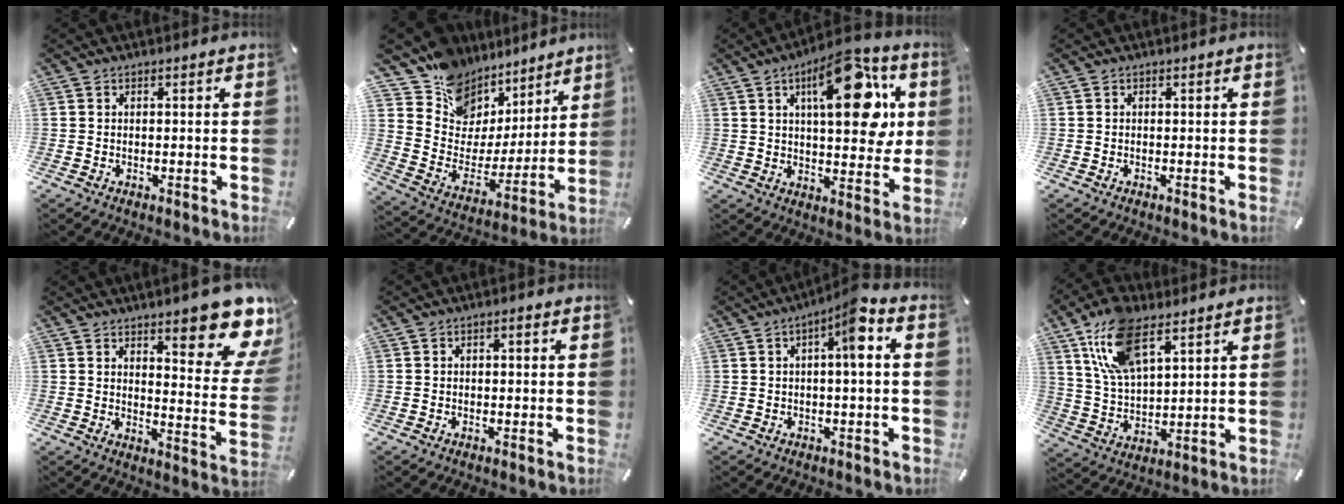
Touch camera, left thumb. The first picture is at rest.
{"total": 13.1, "force": [9.9, 8.6, -0.9], "torque": [-0.003, -0.116, 0.188]}
{"total": 20.2, "force": [7.8, 9.0, 16.4], "torque": [-0.217, -0.026, 0.117]}
{"total": 0.0}
{"total": 16.5, "force": [10.6, 4.8, 11.7], "torque": [-0.140, -0.084, 0.169]}
{"total": 1.3, "force": [0.2, 0.5, 1.2], "torque": [-0.022, 0.004, 0.001]}
{"total": 8.2, "force": [1.8, 1.6, 7.8], "torque": [-0.124, -0.001, 0.024]}
{"total": 14.3, "force": [8.7, 6.5, 9.3], "torque": [-0.210, -0.021, 0.160]}